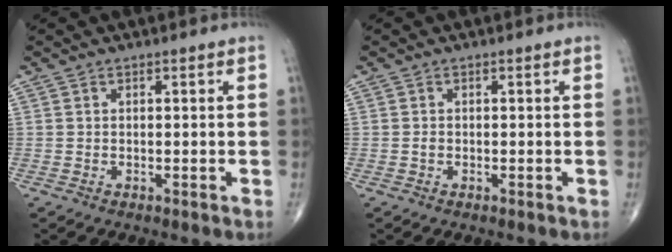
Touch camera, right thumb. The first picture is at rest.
{"total": 0.5, "force": [-0.2, 0.4, 0.3], "torque": [-0.005, 0.001, -0.004]}